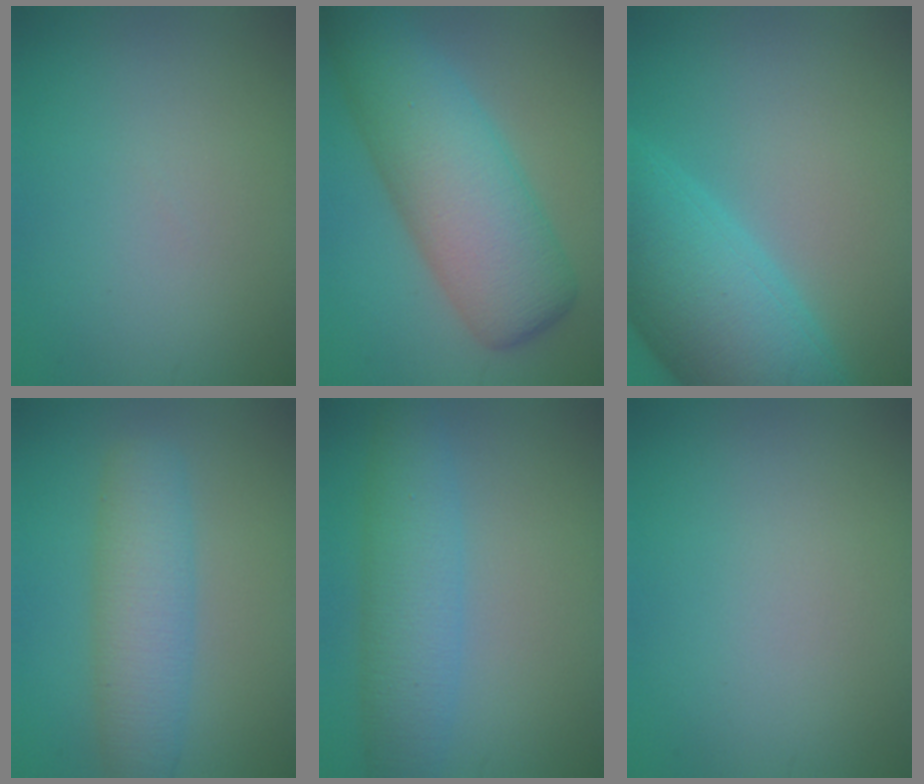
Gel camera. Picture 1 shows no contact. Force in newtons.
{"total": 9.4, "press": 9.4, "slide": 0.1}
{"total": 8.6, "press": 8.6, "slide": 0.3}
{"total": 5.1, "press": 5.1, "slide": 0.1}
{"total": 5.1, "press": 5.1, "slide": 0.2}
{"total": 0.0}